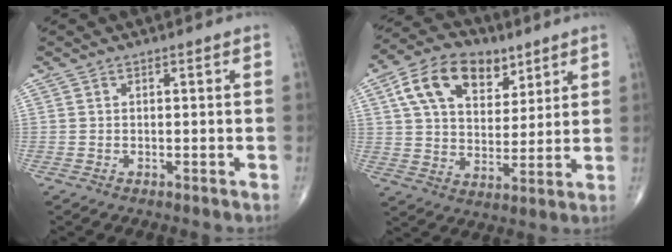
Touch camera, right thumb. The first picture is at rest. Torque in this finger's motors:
{"motor_torque": [-0.67, 1.15, 0.59, 0.30, 0.28]}